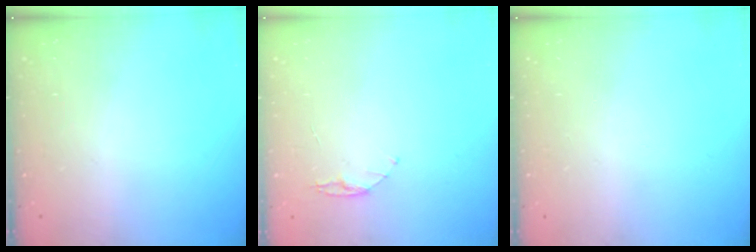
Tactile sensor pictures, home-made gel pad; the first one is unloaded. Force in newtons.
{"total": 4.5, "press": 4.4, "slide": 0.4}
{"total": 0.0}